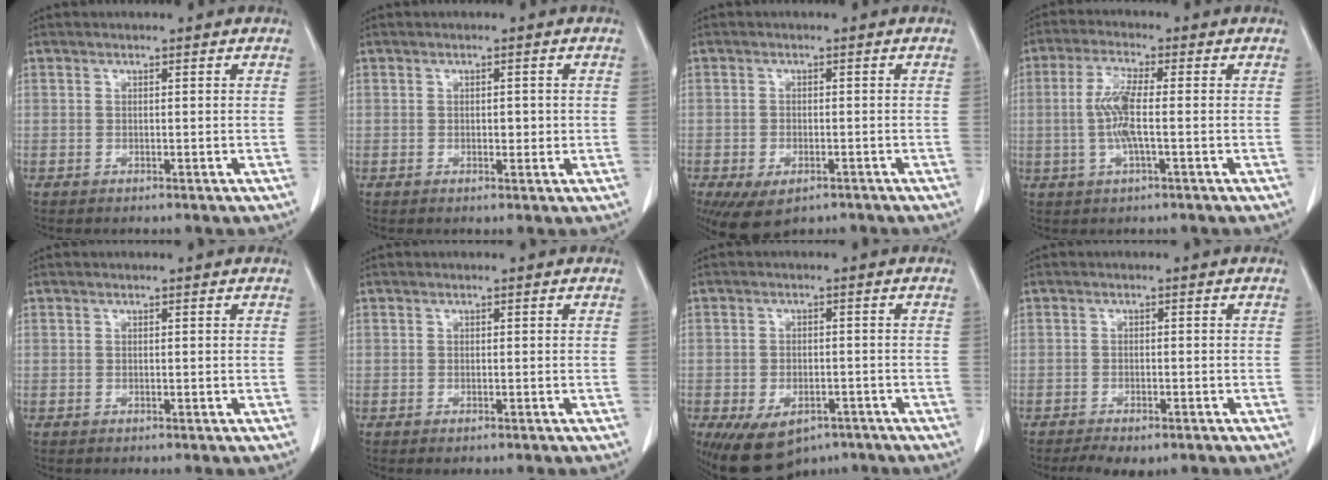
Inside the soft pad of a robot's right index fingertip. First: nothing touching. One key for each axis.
{"total": 1.8, "fx": 0.0, "fy": 1.0, "fz": 1.5, "tx": -0.019, "ty": 0.000, "tz": 0.002}
{"total": 6.9, "fx": -4.3, "fy": 3.6, "fz": 3.9, "tx": -0.066, "ty": -0.008, "tz": -0.061}
{"total": 6.3, "fx": -0.4, "fy": 0.8, "fz": 6.2, "tx": -0.134, "ty": -0.001, "tz": -0.012}
{"total": 0.0}
{"total": 0.7, "fx": -0.5, "fy": 0.3, "fz": 0.4, "tx": -0.008, "ty": -0.001, "tz": -0.004}
{"total": 9.6, "fx": -6.1, "fy": 5.5, "fz": 5.0, "tx": -0.083, "ty": 0.002, "tz": -0.084}
{"total": 5.4, "fx": -4.0, "fy": 2.2, "fz": 2.9, "tx": -0.038, "ty": -0.007, "tz": -0.055}